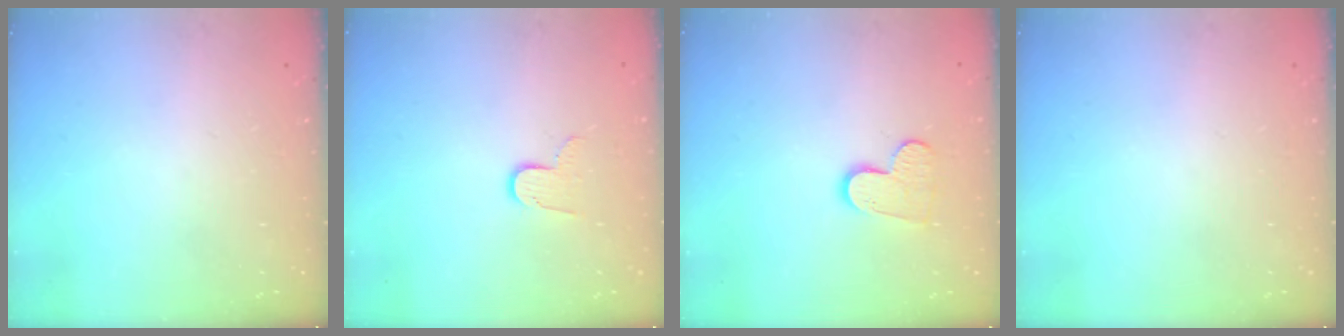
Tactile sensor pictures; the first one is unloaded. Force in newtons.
{"total": 7.2, "press": 7.2, "slide": 0.6}
{"total": 8.9, "press": 8.9, "slide": 0.7}
{"total": 0.0}